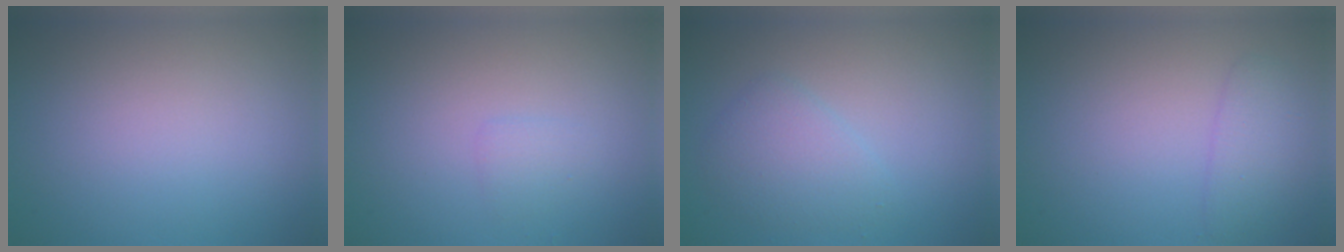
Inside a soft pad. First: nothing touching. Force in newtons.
{"total": 1.0, "press": 1.0, "slide": 0.0}
{"total": 2.7, "press": 2.7, "slide": 0.2}
{"total": 2.3, "press": 2.3, "slide": 0.1}